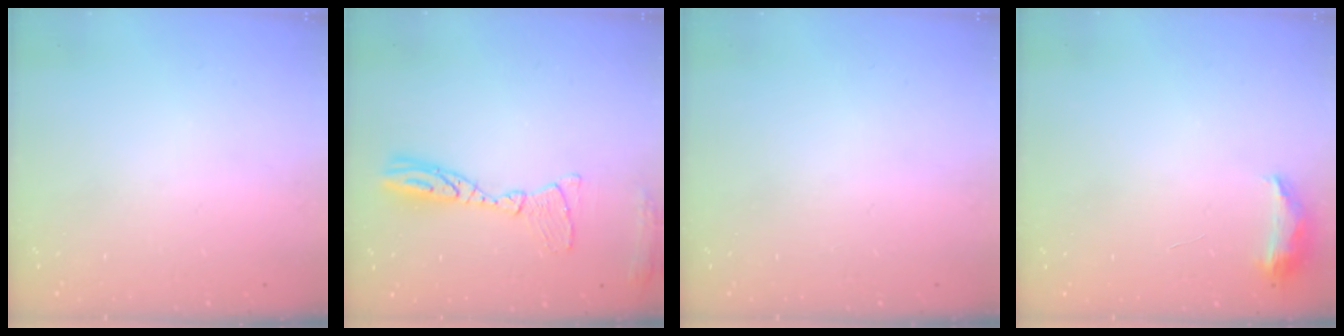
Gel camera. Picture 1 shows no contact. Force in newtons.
{"total": 11.3, "press": 11.3, "slide": 1.0}
{"total": 0.0}
{"total": 6.6, "press": 6.6, "slide": 0.6}